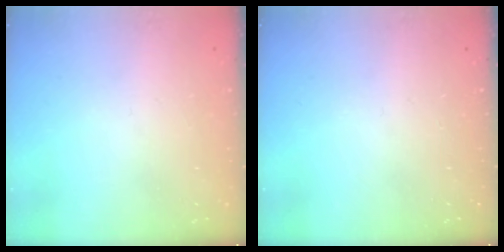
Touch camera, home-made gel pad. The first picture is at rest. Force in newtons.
{"total": 0.0}